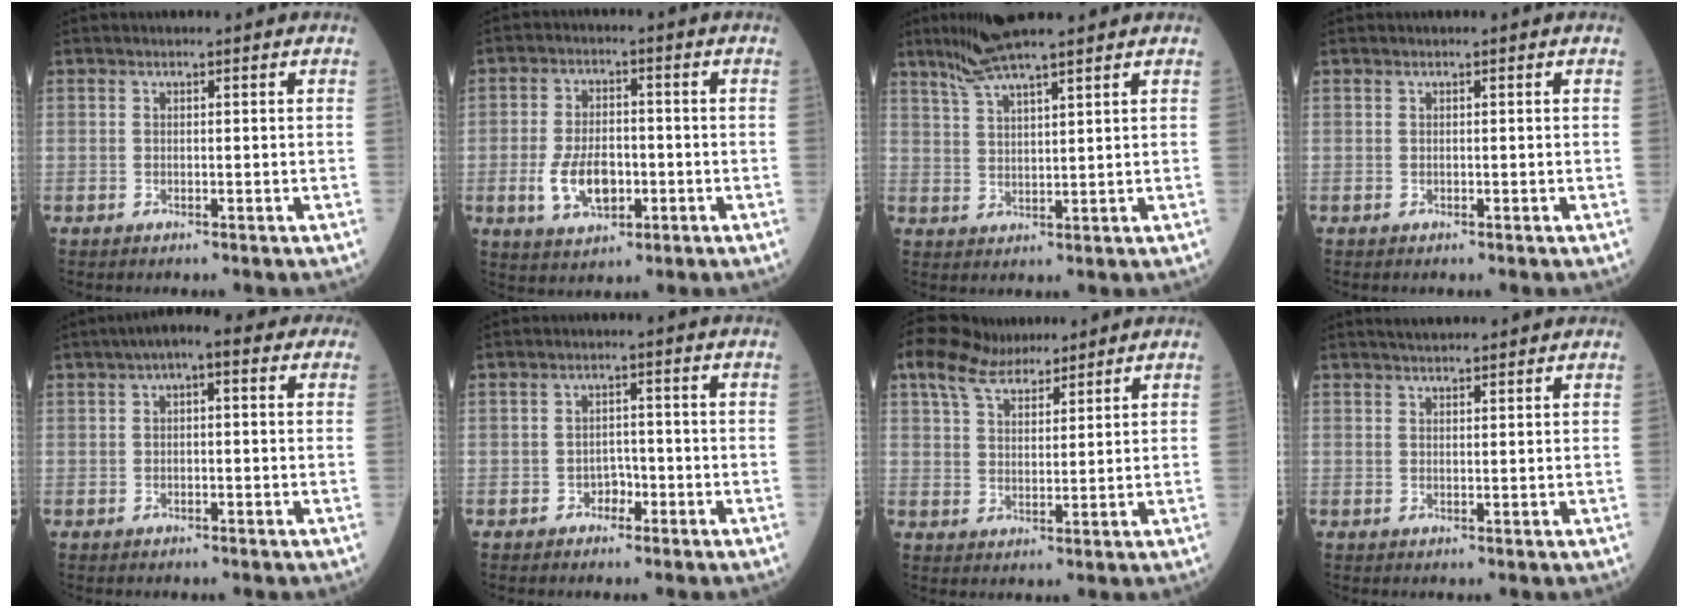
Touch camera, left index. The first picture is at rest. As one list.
[{"total": 7.6, "force": [-2.1, 4.1, 6.0], "torque": [-0.126, 0.002, -0.032]}, {"total": 7.3, "force": [5.9, -0.1, 4.3], "torque": [-0.083, 0.022, 0.110]}, {"total": 0.0}, {"total": 4.8, "force": [1.8, 1.9, 4.0], "torque": [-0.058, 0.029, 0.016]}, {"total": 2.1, "force": [-1.3, 1.4, 0.8], "torque": [-0.008, 0.007, -0.023]}, {"total": 8.8, "force": [7.2, 2.9, 4.1], "torque": [-0.085, 0.033, 0.136]}, {"total": 4.3, "force": [4.0, 0.5, 1.6], "torque": [-0.020, 0.029, 0.061]}]